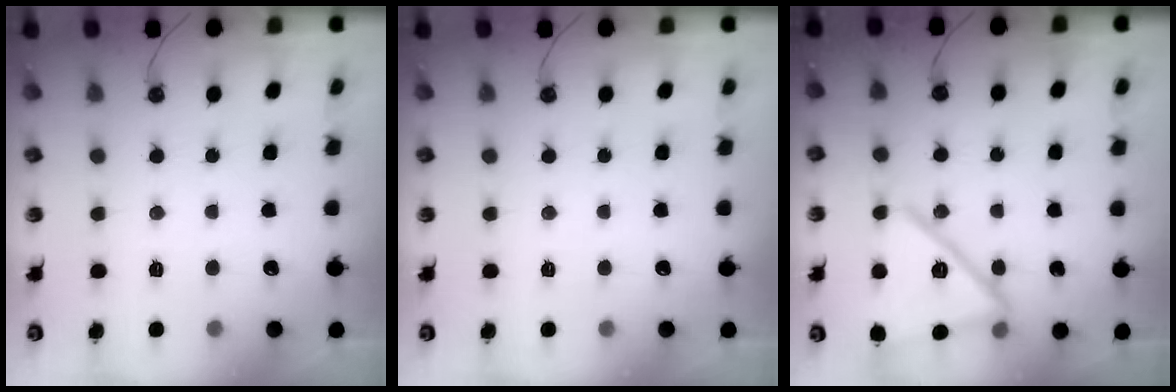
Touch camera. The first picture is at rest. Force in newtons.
{"total": 0.0}
{"total": 19.0, "press": 19.0, "slide": 0.6}